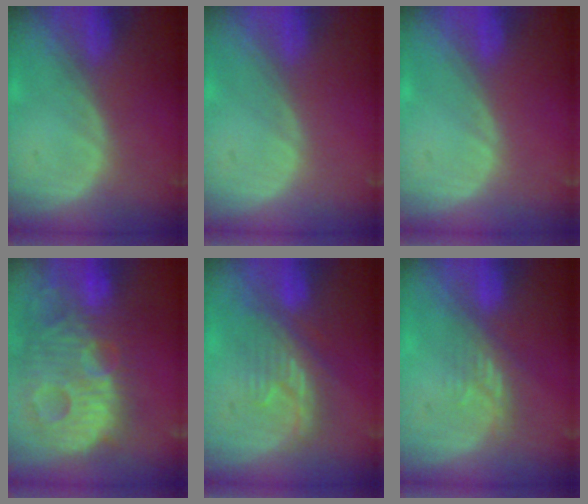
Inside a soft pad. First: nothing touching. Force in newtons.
{"total": 0.0}
{"total": 0.0}
{"total": 14.1, "press": 12.2, "slide": 7.0}
{"total": 6.1, "press": 6.0, "slide": 1.1}
{"total": 3.7, "press": 3.4, "slide": 1.5}